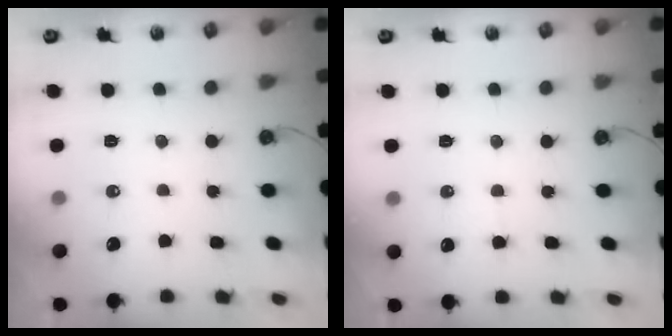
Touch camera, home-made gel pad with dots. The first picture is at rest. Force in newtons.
{"total": 3.0, "press": 2.9, "slide": 0.8}